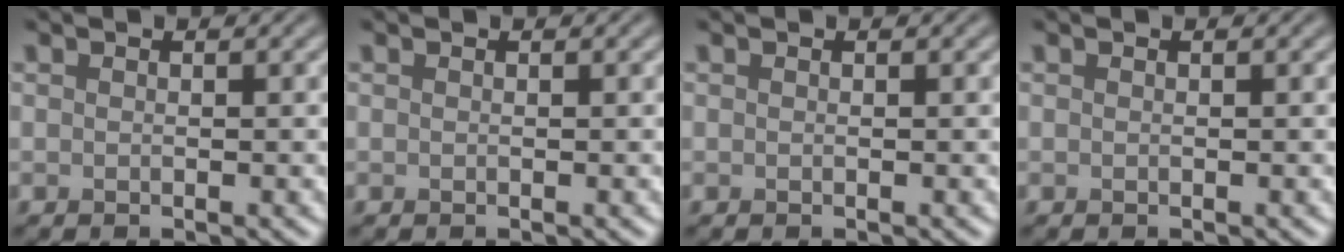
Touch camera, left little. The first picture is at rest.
{"total": 0.0}
{"total": 0.0}
{"total": 0.0}